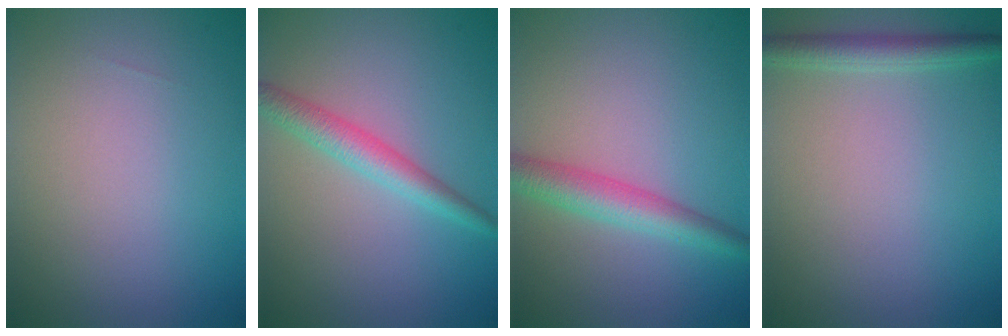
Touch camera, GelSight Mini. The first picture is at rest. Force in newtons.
{"total": 2.9, "press": 2.9, "slide": 0.0}
{"total": 3.9, "press": 3.9, "slide": 0.2}
{"total": 2.3, "press": 2.3, "slide": 0.1}